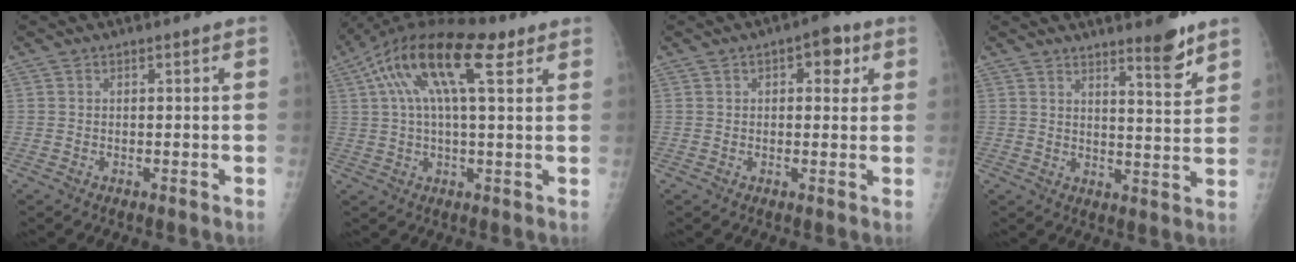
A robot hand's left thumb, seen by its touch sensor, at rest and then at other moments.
{"total": 16.6, "force": [6.9, 6.0, 13.8], "torque": [-0.254, 0.031, 0.114]}
{"total": 5.1, "force": [2.0, 2.8, 3.8], "torque": [-0.024, -0.001, 0.019]}
{"total": 7.0, "force": [5.2, 1.0, 4.5], "torque": [-0.055, -0.043, 0.076]}